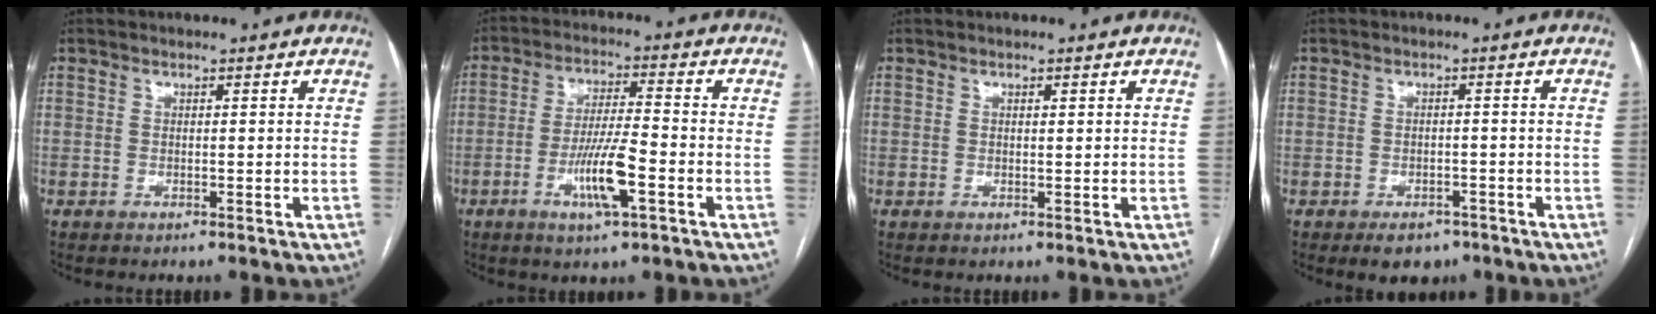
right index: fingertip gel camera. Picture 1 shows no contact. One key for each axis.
{"total": 8.6, "fx": -3.3, "fy": 0.8, "fz": 7.9, "tx": -0.151, "ty": -0.004, "tz": -0.058}
{"total": 0.6, "fx": 0.3, "fy": 0.1, "fz": 0.5, "tx": -0.011, "ty": -0.001, "tz": 0.005}
{"total": 4.7, "fx": -3.1, "fy": 3.1, "fz": 1.7, "tx": -0.015, "ty": 0.005, "tz": -0.035}